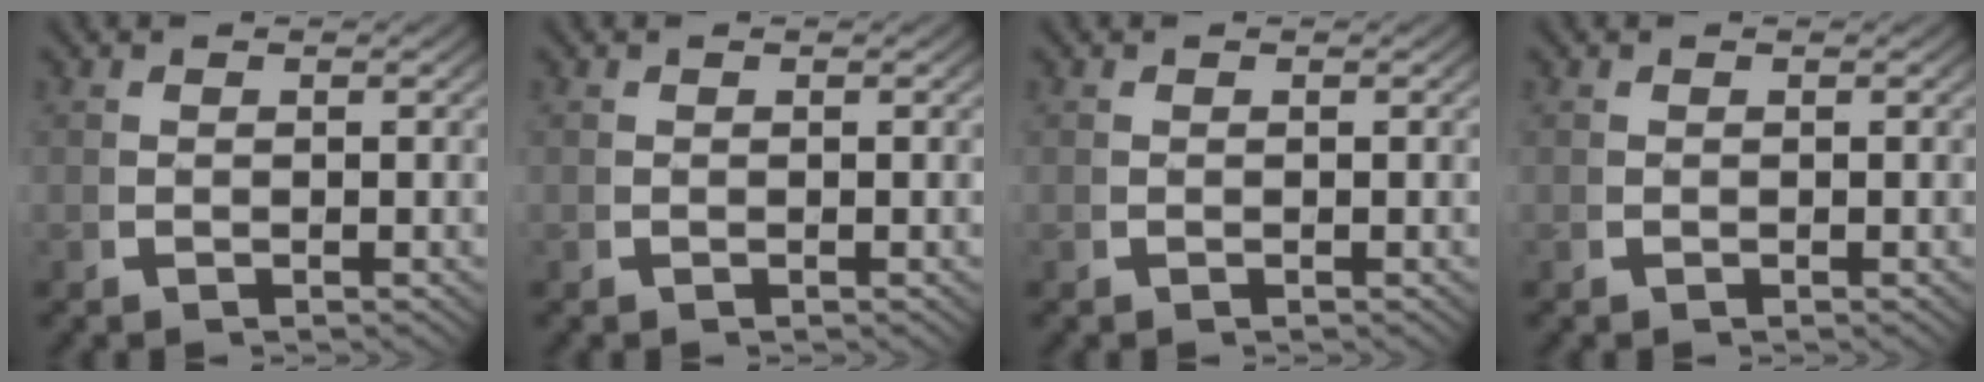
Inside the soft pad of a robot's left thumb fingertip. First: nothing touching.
{"total": 0.0}
{"total": 0.0}
{"total": 0.0}